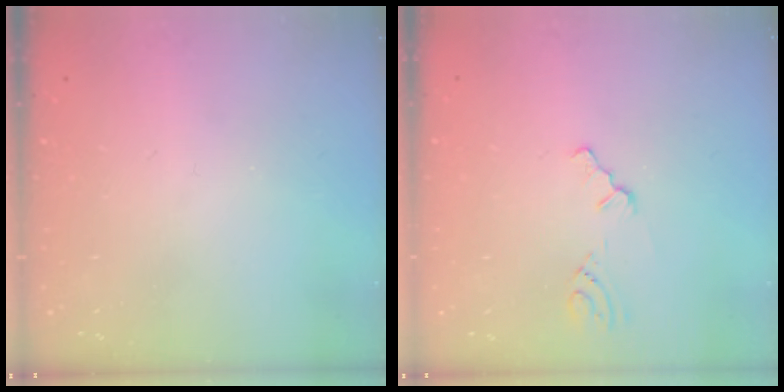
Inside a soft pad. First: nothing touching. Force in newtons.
{"total": 1.3, "press": 1.3, "slide": 0.2}